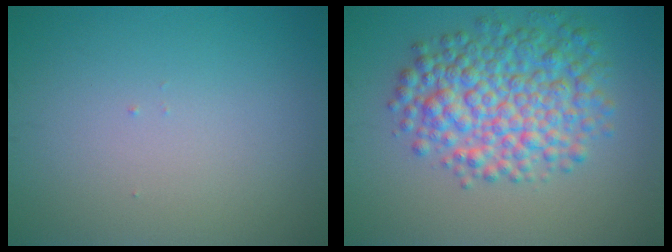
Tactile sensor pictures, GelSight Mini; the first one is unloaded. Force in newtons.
{"total": 7.4, "press": 7.4, "slide": 0.1}